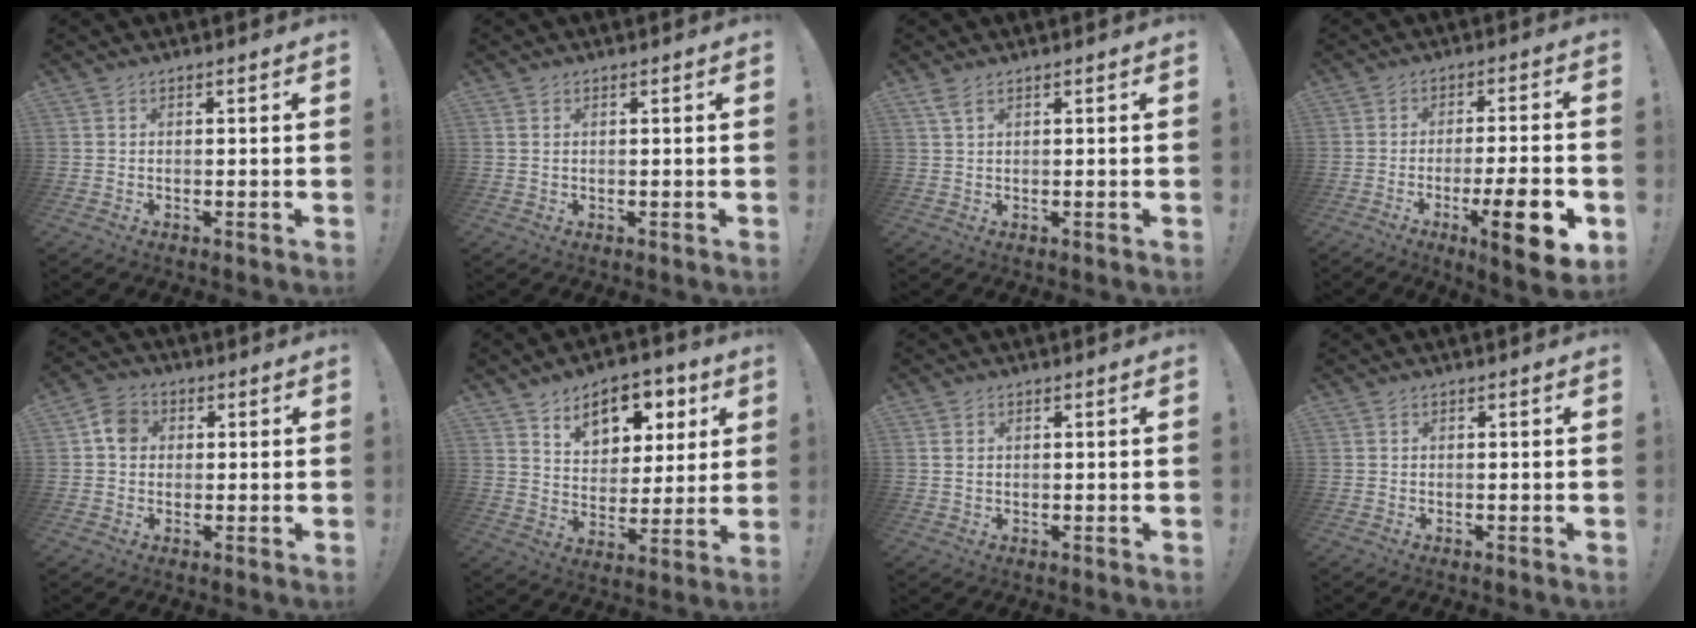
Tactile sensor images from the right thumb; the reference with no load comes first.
{"total": 0.9, "force": [0.5, 0.5, 0.5], "torque": [-0.013, 0.002, 0.010]}
{"total": 2.4, "force": [1.3, 0.7, 1.9], "torque": [-0.046, 0.004, 0.025]}
{"total": 13.5, "force": [-5.6, 1.9, 12.1], "torque": [-0.170, 0.009, -0.082]}
{"total": 6.0, "force": [0.9, 5.1, 3.0], "torque": [-0.041, 0.013, 0.017]}
{"total": 12.1, "force": [7.1, 7.9, 5.9], "torque": [-0.074, -0.043, 0.127]}
{"total": 1.4, "force": [0.5, 1.0, 0.8], "torque": [-0.010, 0.001, 0.009]}
{"total": 0.0}